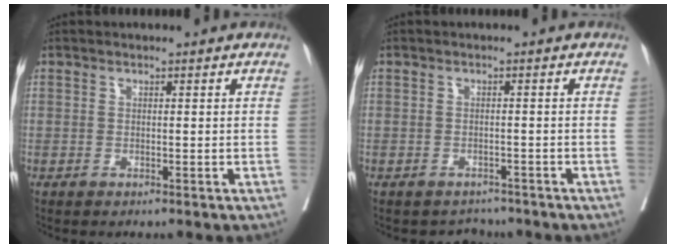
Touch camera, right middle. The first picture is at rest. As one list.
[{"total": 2.5, "force": [-2.2, 1.1, -0.4], "torque": [0.004, 0.003, -0.033]}]